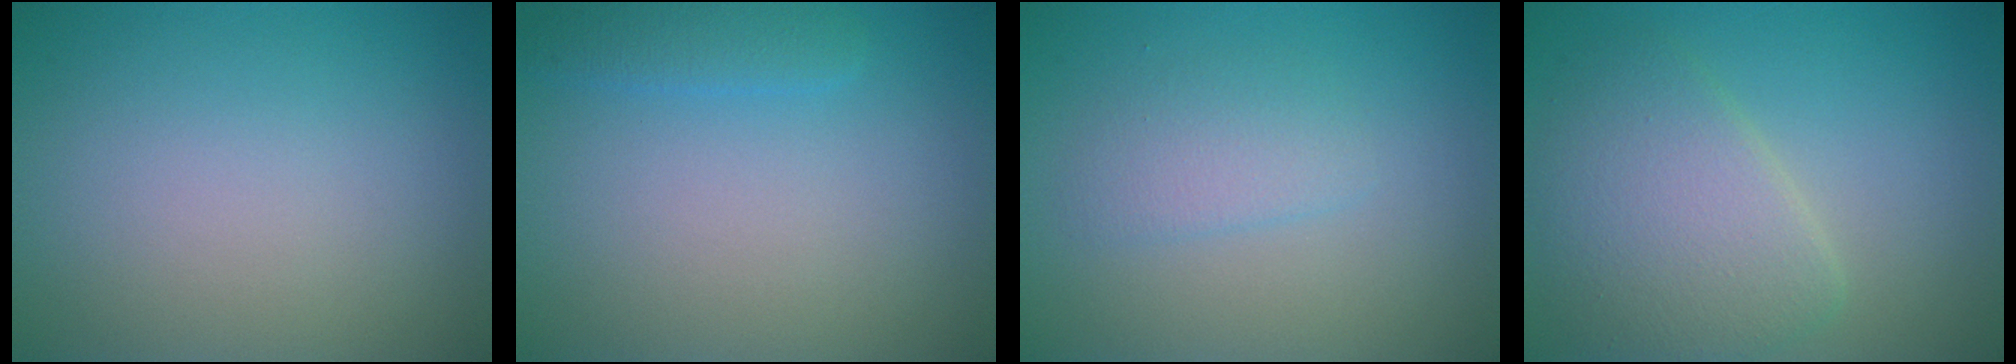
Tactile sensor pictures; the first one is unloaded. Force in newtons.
{"total": 1.5, "press": 1.5, "slide": 0.2}
{"total": 2.0, "press": 2.0, "slide": 0.1}
{"total": 5.3, "press": 5.3, "slide": 0.1}